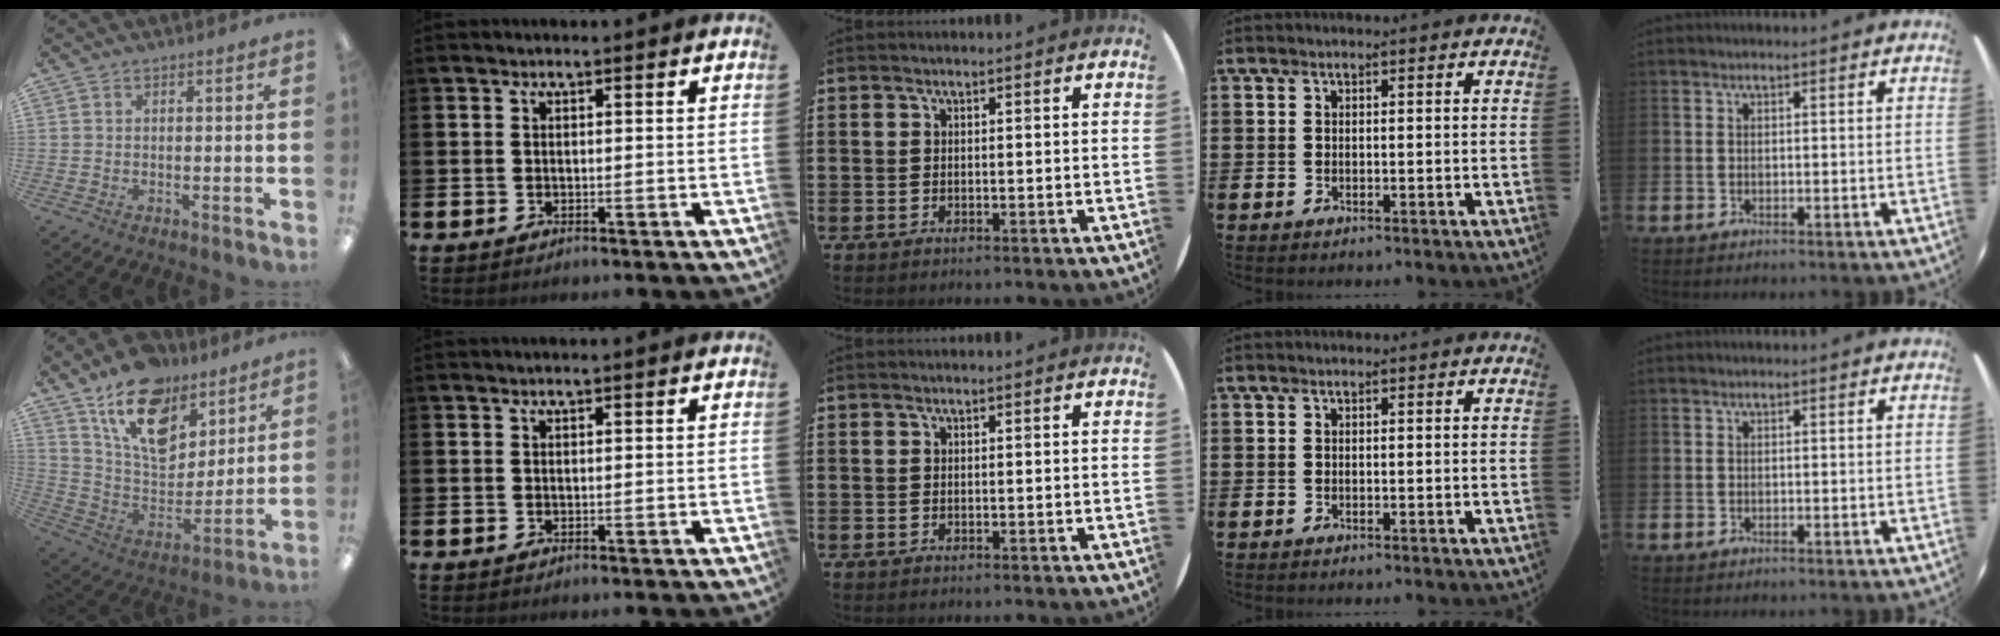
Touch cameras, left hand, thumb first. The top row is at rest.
{"thumb": {"total": 18.4, "force": [12.1, 10.3, 9.3], "torque": [-0.167, -0.065, 0.218]}}